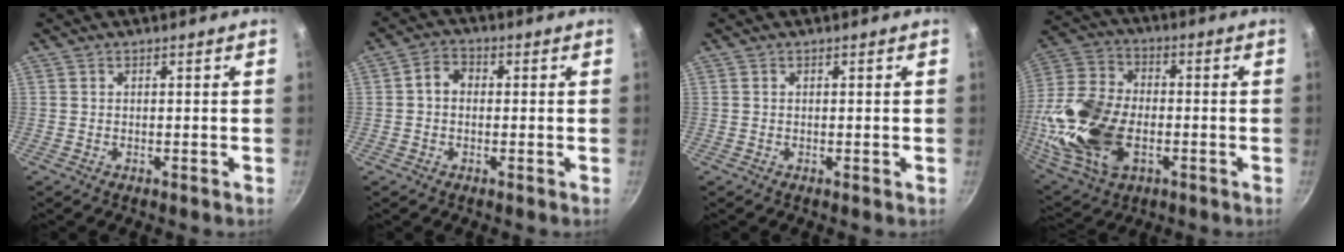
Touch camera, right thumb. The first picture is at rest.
{"total": 3.8, "force": [0.0, 3.0, 2.4], "torque": [-0.032, 0.011, -0.010]}
{"total": 0.0}
{"total": 20.8, "force": [-3.6, 13.3, 15.6], "torque": [-0.313, 0.020, -0.066]}